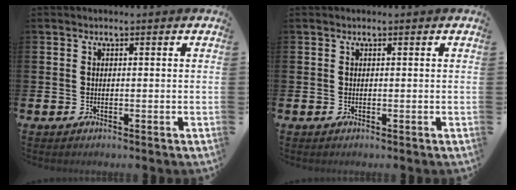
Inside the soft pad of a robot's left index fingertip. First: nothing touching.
{"total": 0.0}